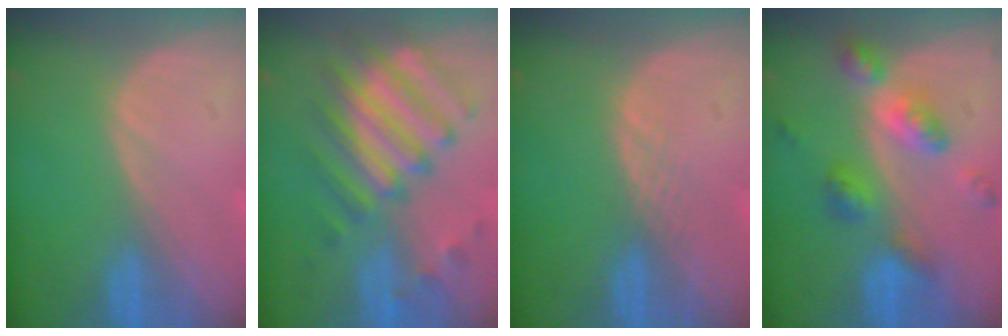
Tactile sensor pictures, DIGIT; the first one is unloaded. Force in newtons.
{"total": 9.3, "press": 9.2, "slide": 1.5}
{"total": 1.3, "press": 1.2, "slide": 0.1}
{"total": 7.4, "press": 7.4, "slide": 0.6}